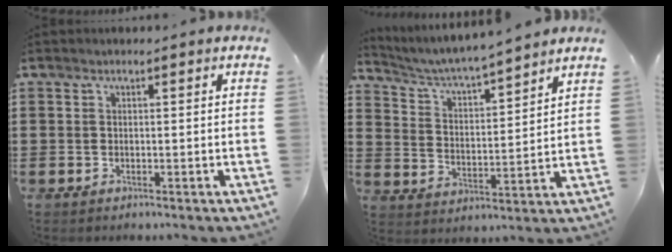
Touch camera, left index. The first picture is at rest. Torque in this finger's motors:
{"motor_torque": [1.62, -0.51, 0.45, 0.12]}